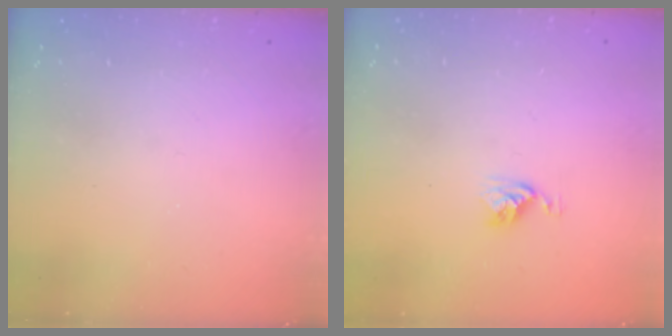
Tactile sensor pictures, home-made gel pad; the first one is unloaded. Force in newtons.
{"total": 5.2, "press": 5.2, "slide": 0.6}